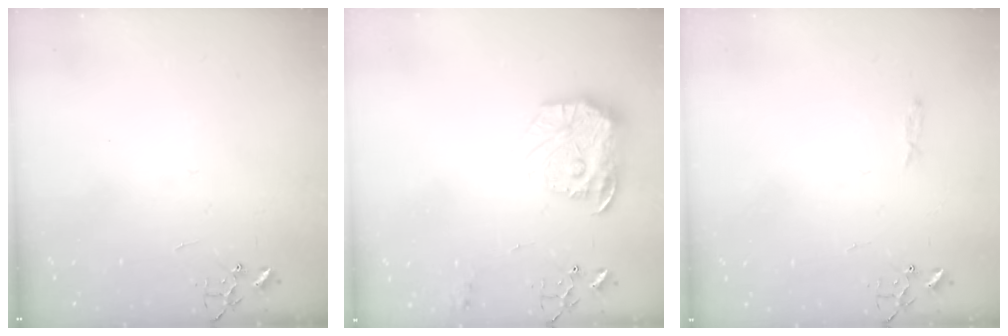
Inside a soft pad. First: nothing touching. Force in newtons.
{"total": 17.0, "press": 16.9, "slide": 1.2}
{"total": 3.7, "press": 3.7, "slide": 0.6}